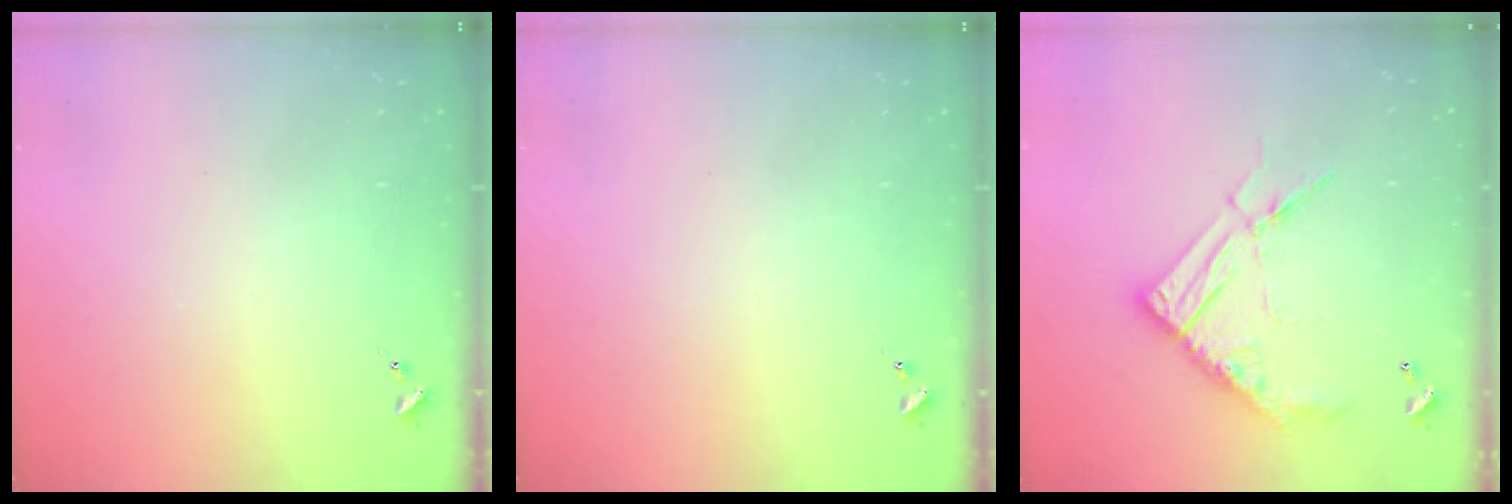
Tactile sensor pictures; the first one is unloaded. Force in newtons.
{"total": 0.0}
{"total": 15.8, "press": 15.7, "slide": 1.4}